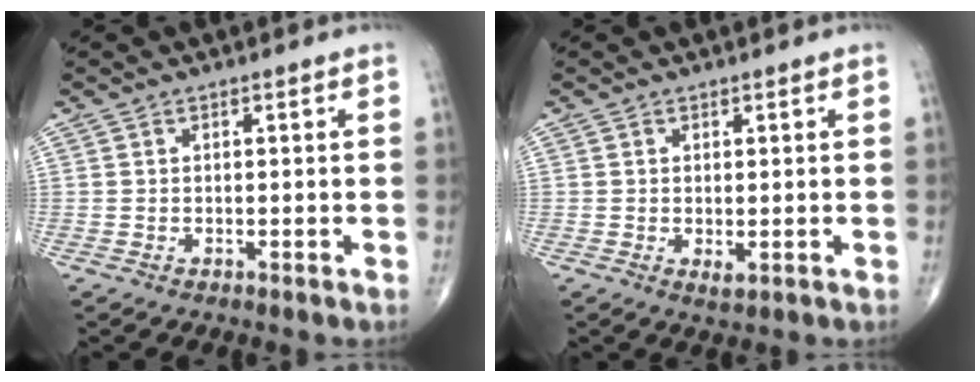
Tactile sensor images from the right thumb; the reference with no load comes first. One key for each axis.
{"total": 1.6, "fx": -0.2, "fy": 0.7, "fz": 1.4, "tx": -0.025, "ty": -0.006, "tz": 0.001}